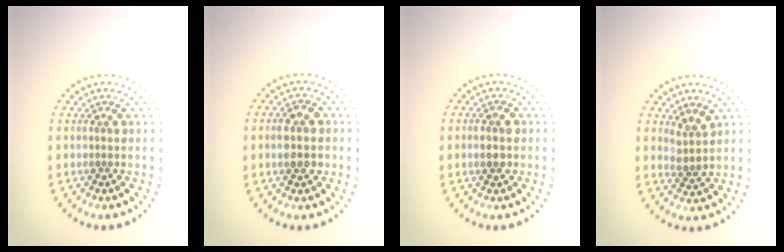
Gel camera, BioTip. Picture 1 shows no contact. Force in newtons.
{"total": 2.7, "press": 2.7, "slide": 0.1}
{"total": 1.8, "press": 1.8, "slide": 0.2}
{"total": 1.9, "press": 1.4, "slide": 1.3}